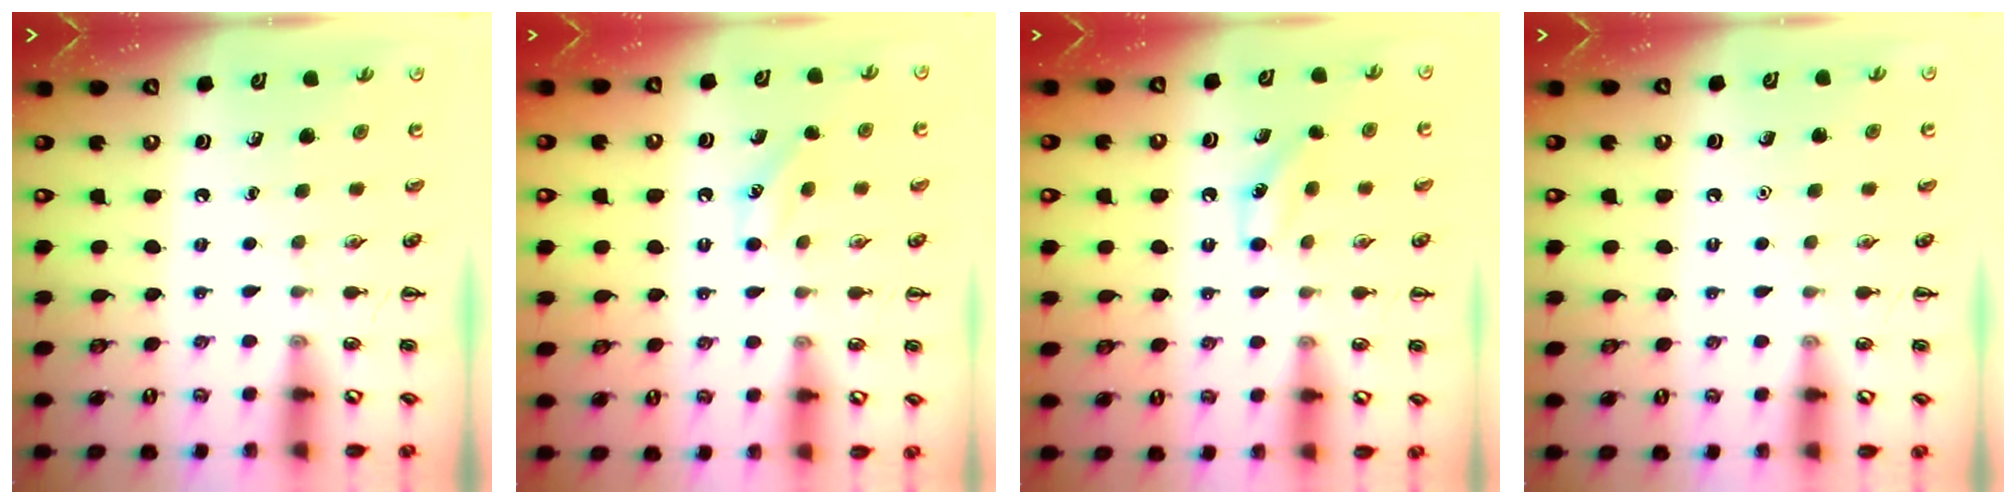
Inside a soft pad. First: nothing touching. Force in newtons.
{"total": 6.6, "press": 6.5, "slide": 1.5}
{"total": 7.9, "press": 7.7, "slide": 1.9}
{"total": 1.6, "press": 1.6, "slide": 0.1}